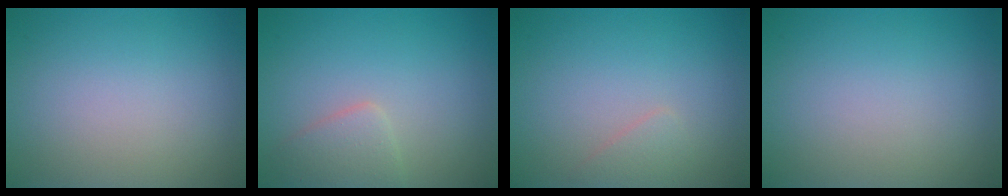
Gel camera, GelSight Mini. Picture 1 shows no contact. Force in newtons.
{"total": 2.2, "press": 2.2, "slide": 0.1}
{"total": 1.1, "press": 1.1, "slide": 0.1}
{"total": 0.0}